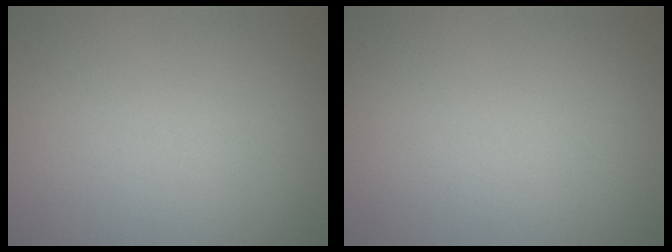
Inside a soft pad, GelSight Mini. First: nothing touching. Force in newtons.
{"total": 0.0}